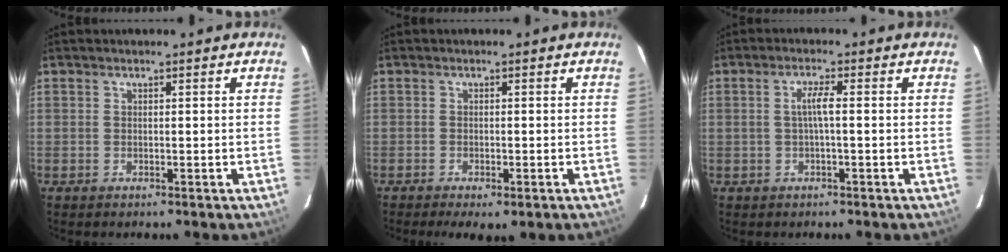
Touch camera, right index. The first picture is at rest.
{"total": 4.9, "force": [-3.2, 1.4, 3.4], "torque": [-0.072, -0.020, -0.046]}
{"total": 2.8, "force": [-0.2, -0.1, 2.8], "torque": [-0.055, 0.003, -0.004]}